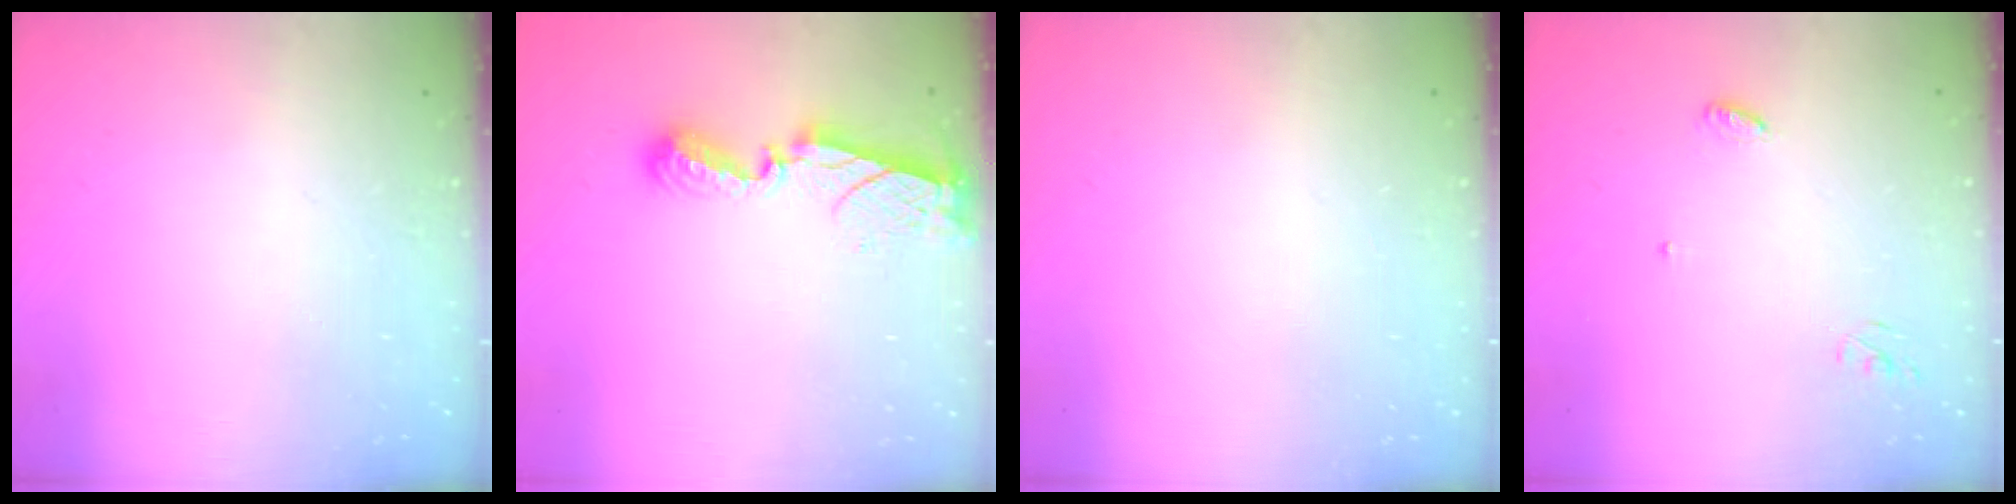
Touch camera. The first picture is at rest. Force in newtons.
{"total": 7.9, "press": 7.9, "slide": 0.3}
{"total": 1.1, "press": 0.8, "slide": 0.7}
{"total": 3.5, "press": 3.5, "slide": 0.2}